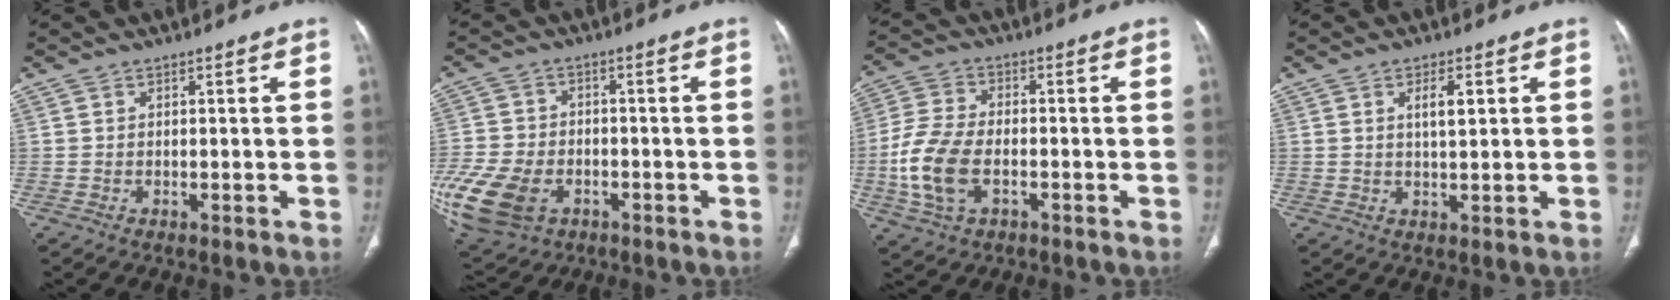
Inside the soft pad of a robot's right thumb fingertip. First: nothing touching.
{"total": 17.6, "force": [-6.7, 12.0, 11.0], "torque": [-0.267, -0.002, -0.113]}
{"total": 11.3, "force": [-2.8, 6.6, 8.7], "torque": [-0.194, 0.011, -0.055]}
{"total": 3.9, "force": [1.3, 1.3, 3.5], "torque": [-0.059, -0.006, 0.023]}